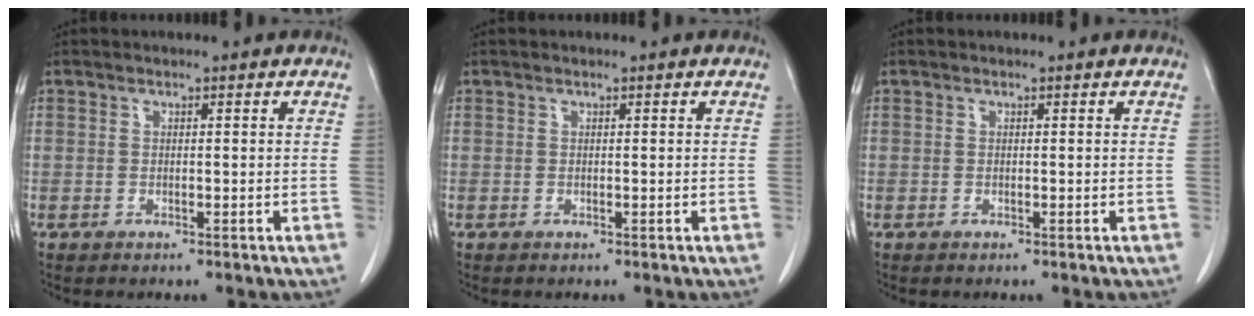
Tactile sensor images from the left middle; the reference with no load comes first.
{"total": 0.0}
{"total": 0.0}